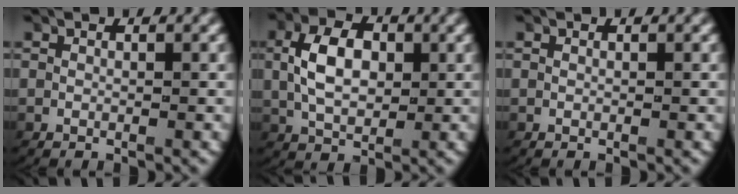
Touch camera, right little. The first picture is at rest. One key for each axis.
{"total": 4.9, "fx": 0.5, "fy": 3.0, "fz": 3.8, "tx": -0.073, "ty": 0.000, "tz": 0.013}
{"total": 0.0}